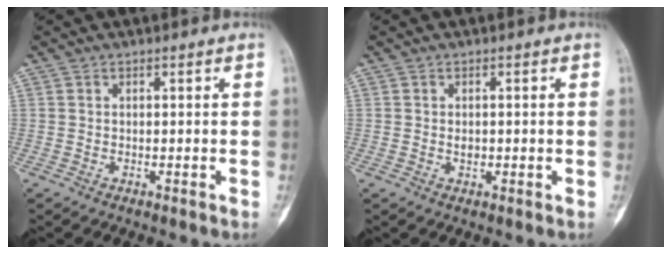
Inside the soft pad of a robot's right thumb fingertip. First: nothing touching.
{"total": 1.4, "force": [0.0, 0.9, 1.0], "torque": [-0.012, 0.000, 0.000]}